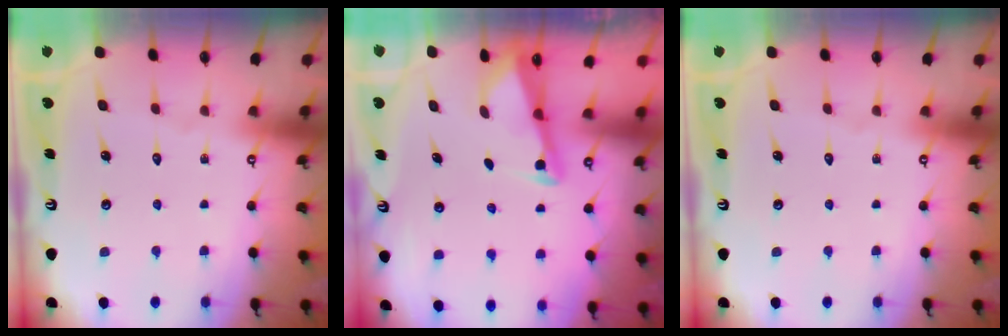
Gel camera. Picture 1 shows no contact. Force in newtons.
{"total": 2.6, "press": 2.6, "slide": 0.1}
{"total": 0.0}